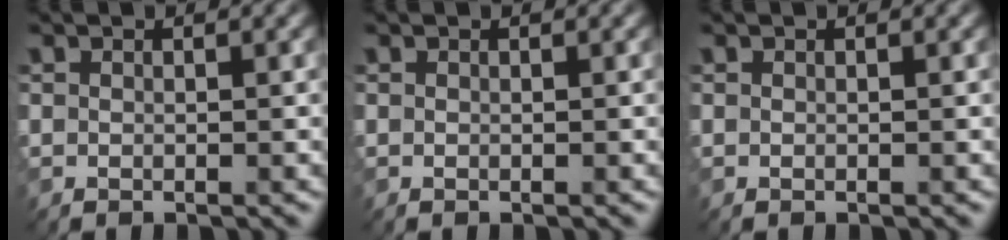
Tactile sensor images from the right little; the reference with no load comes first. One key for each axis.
{"total": 0.0}
{"total": 0.0}